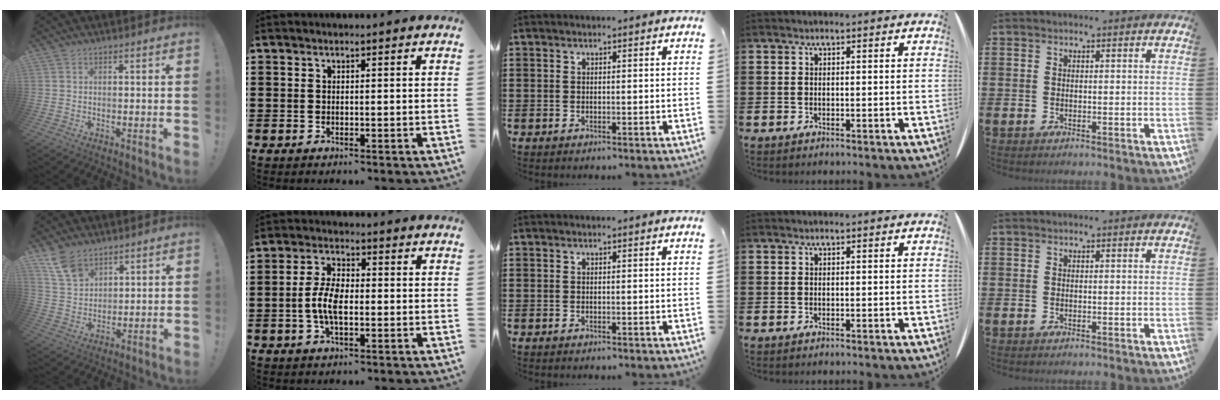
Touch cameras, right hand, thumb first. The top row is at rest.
{"thumb": {"total": 9.1, "force": [6.6, 5.0, 3.8], "torque": [-0.078, -0.033, 0.133]}, "index": {"total": 5.8, "force": [-1.0, 2.7, 5.1], "torque": [-0.119, -0.003, -0.024]}}